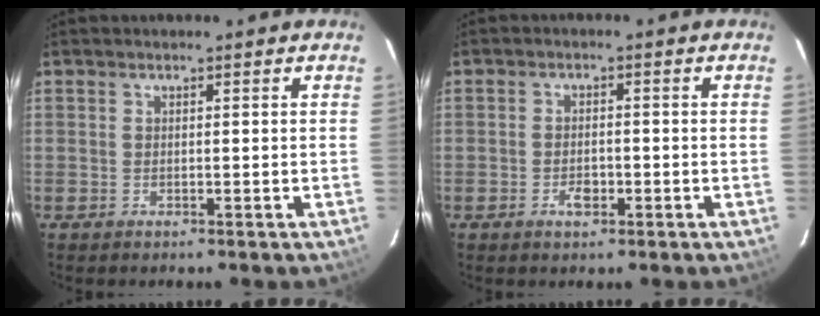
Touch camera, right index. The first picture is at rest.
{"total": 2.9, "force": [-1.3, 1.7, 2.0], "torque": [-0.038, 0.001, -0.022]}